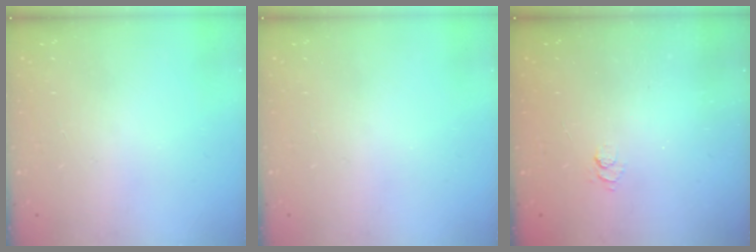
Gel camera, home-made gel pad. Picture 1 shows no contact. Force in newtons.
{"total": 0.0}
{"total": 2.5, "press": 2.0, "slide": 1.4}